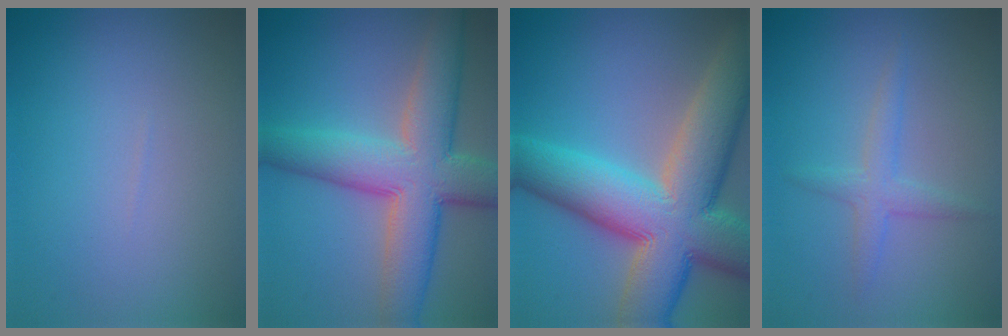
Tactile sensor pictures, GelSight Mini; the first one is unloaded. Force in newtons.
{"total": 9.7, "press": 9.7, "slide": 0.4}
{"total": 14.3, "press": 14.3, "slide": 0.8}
{"total": 2.0, "press": 2.0, "slide": 0.1}